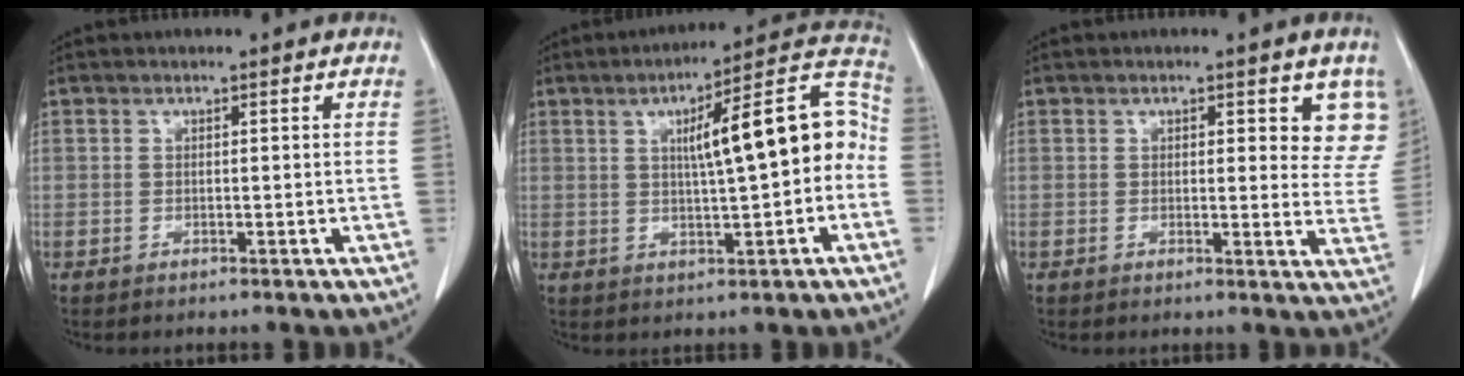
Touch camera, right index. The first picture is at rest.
{"total": 13.5, "force": [0.6, 2.4, 13.3], "torque": [-0.177, 0.042, 0.007]}
{"total": 4.8, "force": [2.3, 2.6, 3.2], "torque": [-0.011, -0.005, 0.018]}